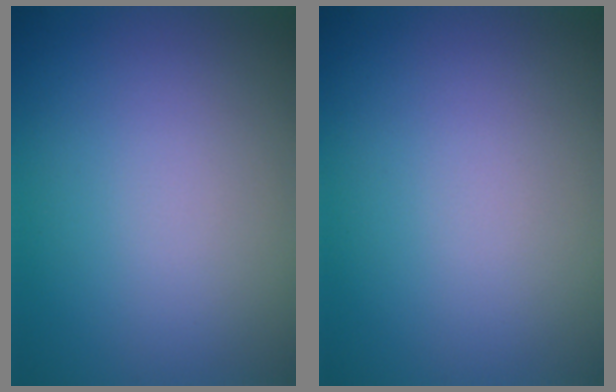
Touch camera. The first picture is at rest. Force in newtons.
{"total": 0.0}